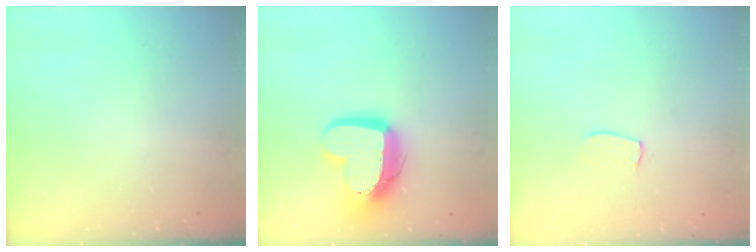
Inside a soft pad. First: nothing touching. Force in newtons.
{"total": 16.6, "press": 16.6, "slide": 1.3}
{"total": 3.9, "press": 3.9, "slide": 0.3}